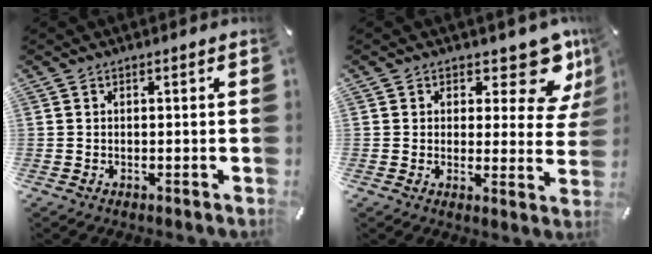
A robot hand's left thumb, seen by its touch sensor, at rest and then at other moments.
{"total": 10.5, "force": [7.1, 5.2, 5.8], "torque": [-0.063, -0.054, 0.121]}